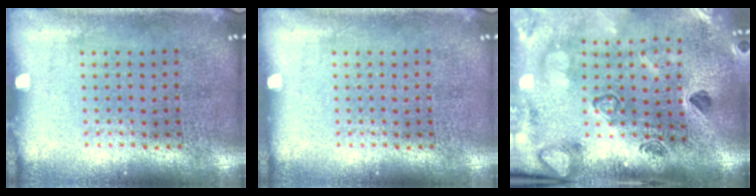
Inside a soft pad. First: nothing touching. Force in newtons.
{"total": 0.0}
{"total": 2.7, "press": 2.5, "slide": 1.0}